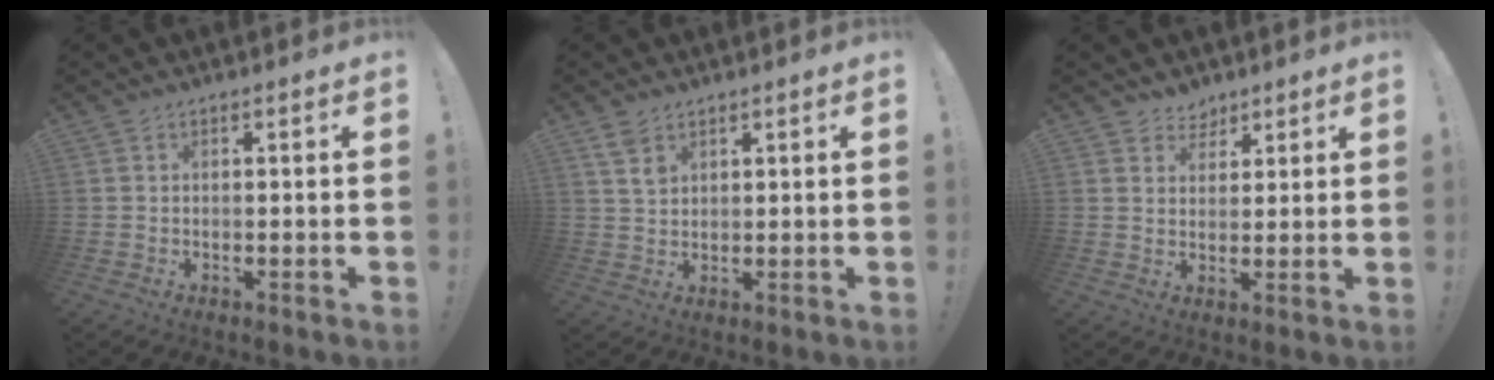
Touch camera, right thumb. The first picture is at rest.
{"total": 4.3, "force": [2.8, 2.4, 2.3], "torque": [-0.031, -0.013, 0.050]}
{"total": 4.8, "force": [3.4, 3.3, -0.1], "torque": [0.006, -0.025, 0.066]}